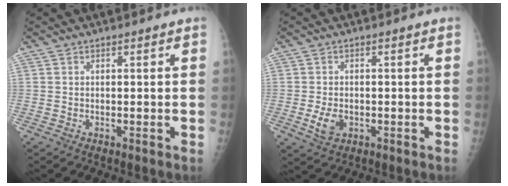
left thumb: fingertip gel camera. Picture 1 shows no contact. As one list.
[{"total": 4.0, "force": [-1.0, 2.8, 2.7], "torque": [-0.049, -0.002, -0.014]}]